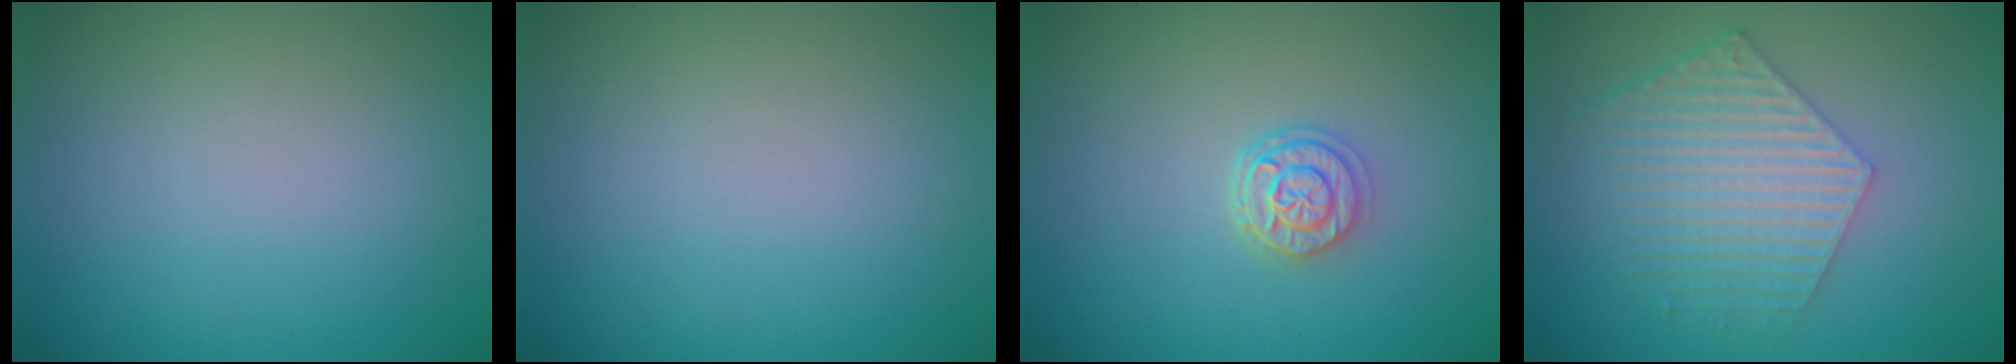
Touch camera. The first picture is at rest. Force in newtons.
{"total": 0.0}
{"total": 2.6, "press": 2.2, "slide": 1.5}
{"total": 5.6, "press": 4.2, "slide": 3.7}